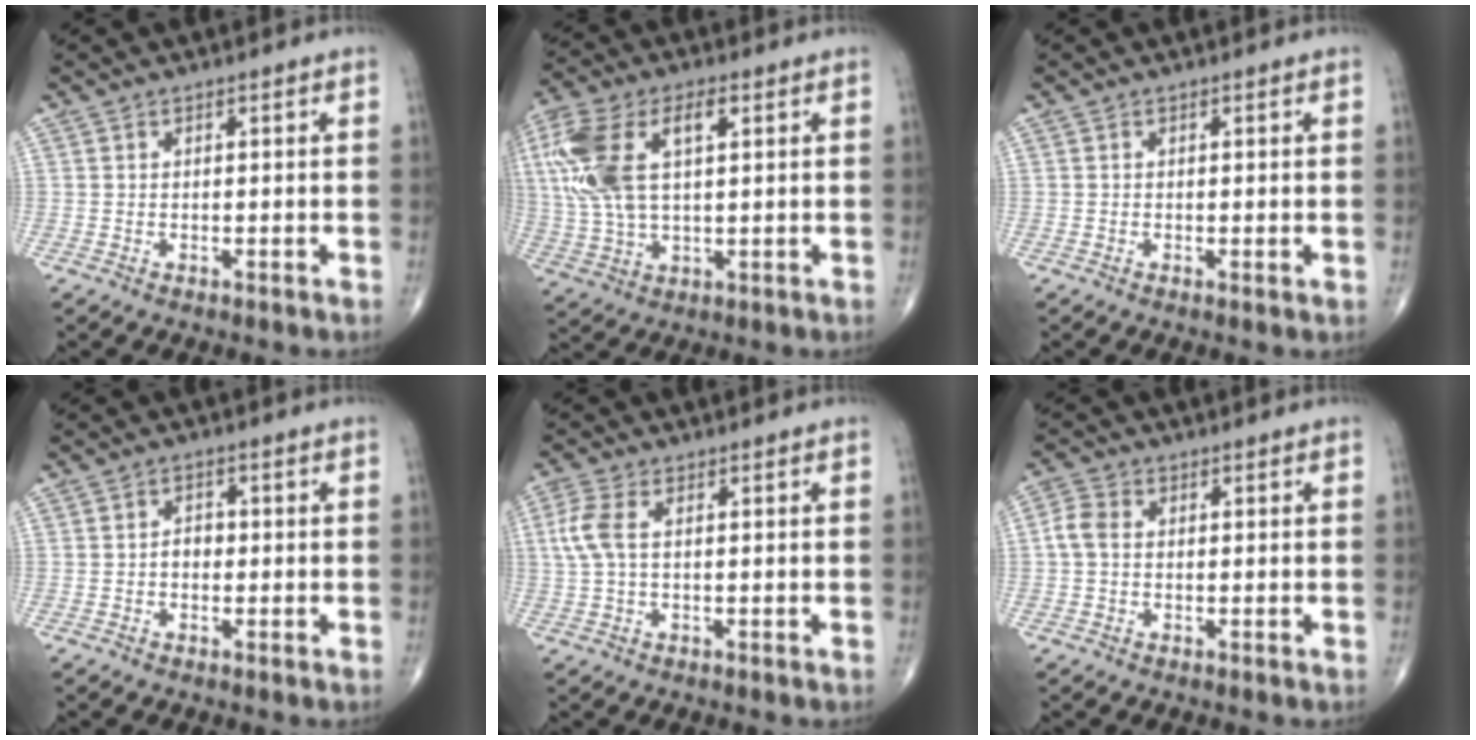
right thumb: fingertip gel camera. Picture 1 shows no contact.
{"total": 16.6, "force": [4.3, 8.3, 13.8], "torque": [-0.312, 0.014, 0.080]}
{"total": 0.5, "force": [0.0, 0.1, 0.5], "torque": [-0.009, -0.003, -0.001]}
{"total": 2.3, "force": [-0.4, 1.7, 1.4], "torque": [-0.007, 0.010, -0.012]}
{"total": 5.0, "force": [0.8, 2.6, 4.2], "torque": [-0.123, 0.015, 0.013]}
{"total": 3.6, "force": [0.1, 2.7, 2.4], "torque": [-0.053, 0.013, -0.006]}